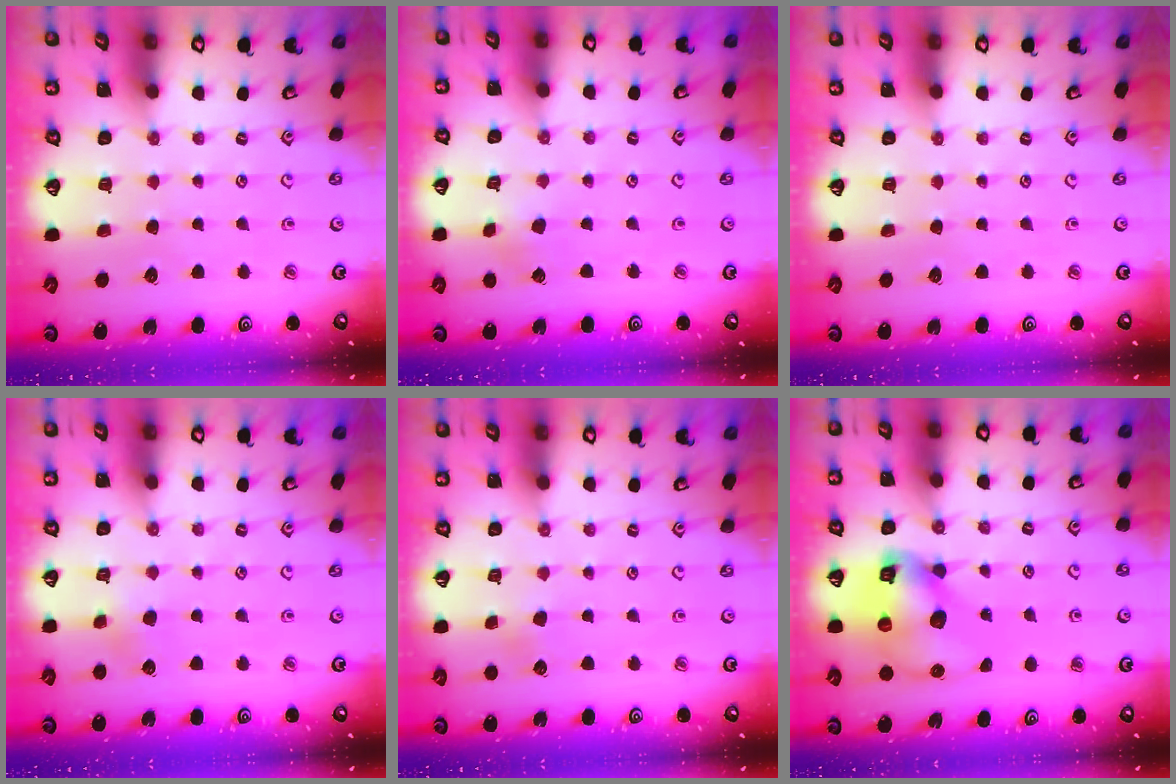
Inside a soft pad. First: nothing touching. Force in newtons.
{"total": 2.3, "press": 2.3, "slide": 0.3}
{"total": 0.0}
{"total": 4.0, "press": 3.9, "slide": 0.8}
{"total": 2.9, "press": 2.8, "slide": 0.3}
{"total": 12.5, "press": 12.3, "slide": 1.9}